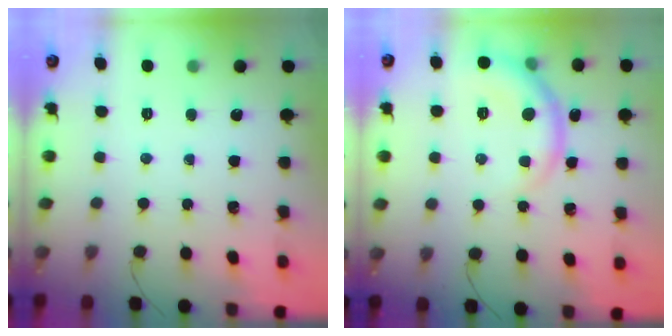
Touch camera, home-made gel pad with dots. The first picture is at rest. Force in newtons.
{"total": 8.0, "press": 7.9, "slide": 0.8}